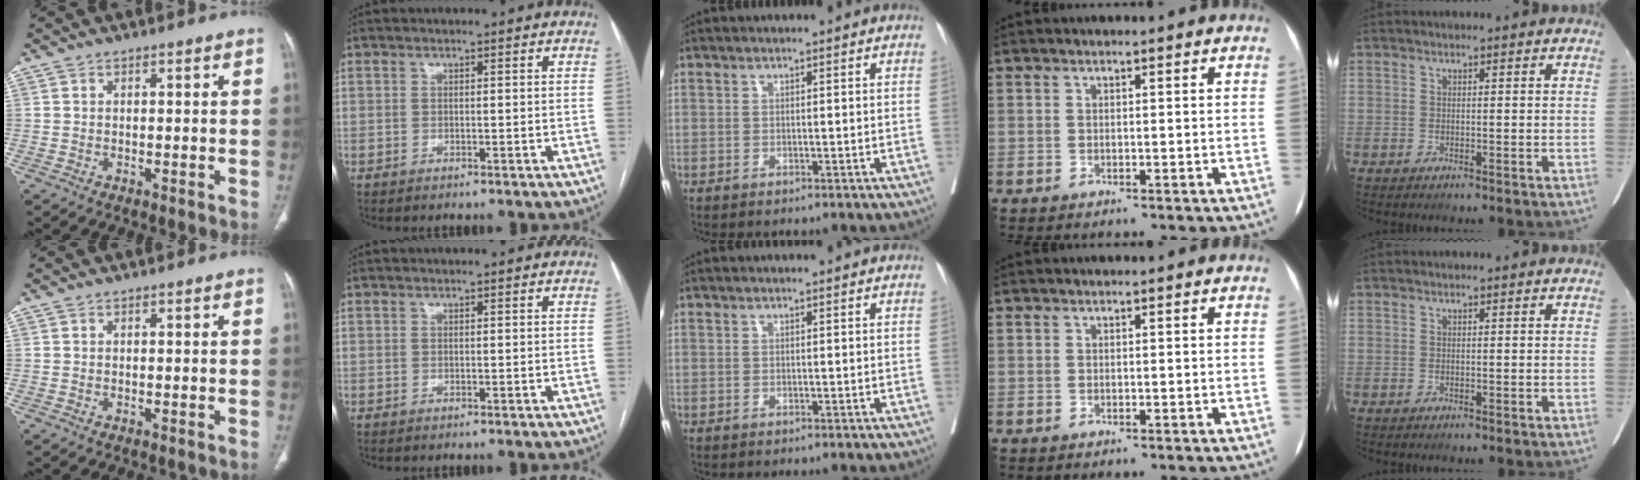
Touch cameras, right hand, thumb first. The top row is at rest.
{}